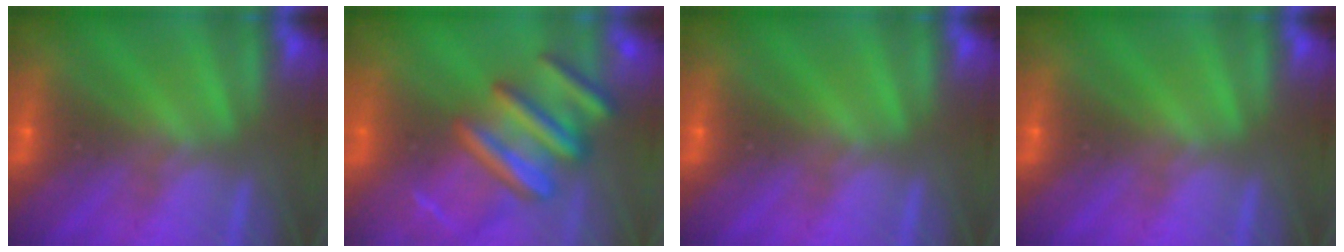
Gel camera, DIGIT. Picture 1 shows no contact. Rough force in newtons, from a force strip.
{"total": 6.5}
{"total": 0.0}
{"total": 0.0}